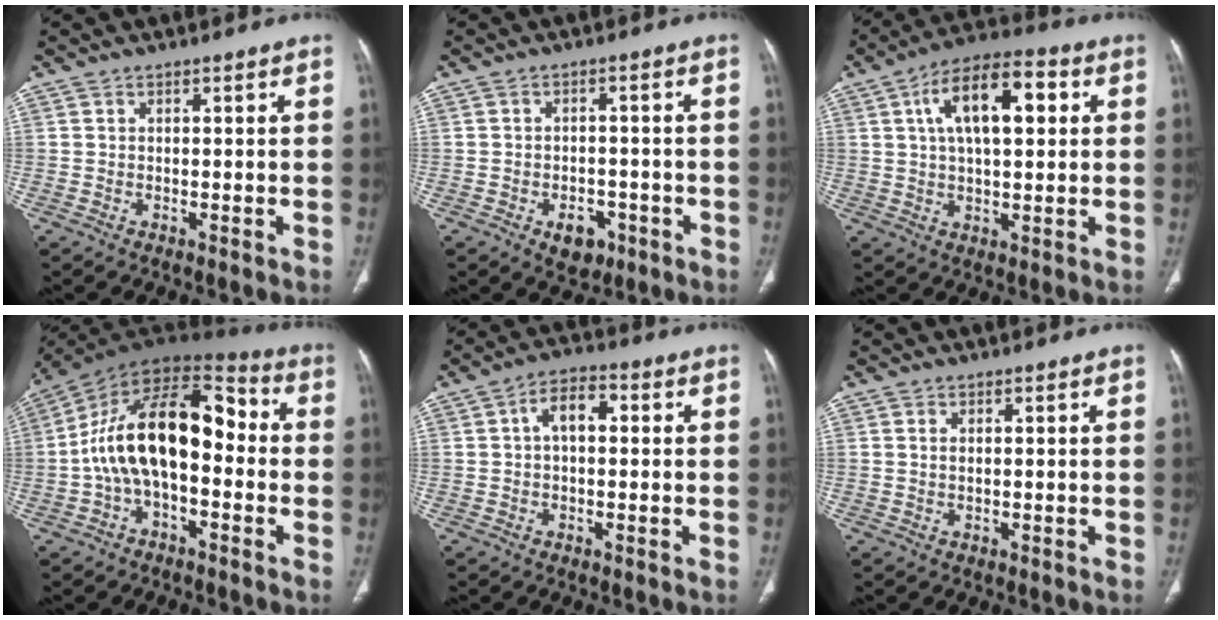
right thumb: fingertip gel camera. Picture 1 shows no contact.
{"total": 5.3, "force": [-2.5, 3.7, 2.9], "torque": [-0.023, 0.014, -0.030]}
{"total": 14.3, "force": [4.0, 6.7, 12.1], "torque": [-0.190, 0.015, 0.060]}
{"total": 19.1, "force": [-1.2, 10.4, 15.9], "torque": [-0.255, 0.057, -0.032]}
{"total": 6.2, "force": [0.9, 3.5, 5.0], "torque": [-0.080, 0.023, 0.007]}
{"total": 1.1, "force": [0.4, 0.5, 0.9], "torque": [-0.023, 0.001, 0.010]}